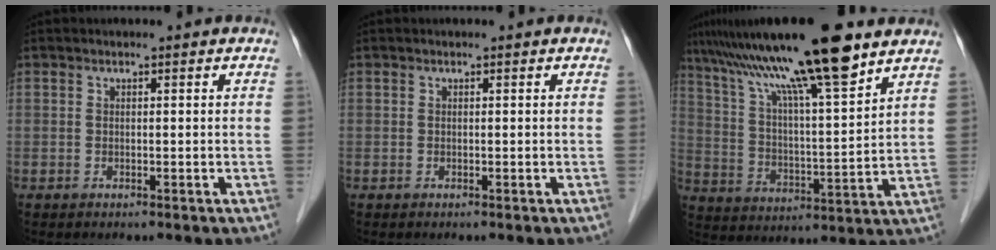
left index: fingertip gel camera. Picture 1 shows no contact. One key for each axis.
{"total": 0.0}
{"total": 19.9, "fx": 14.1, "fy": 1.4, "fz": 13.9, "tx": -0.245, "ty": 0.028, "tz": 0.241}